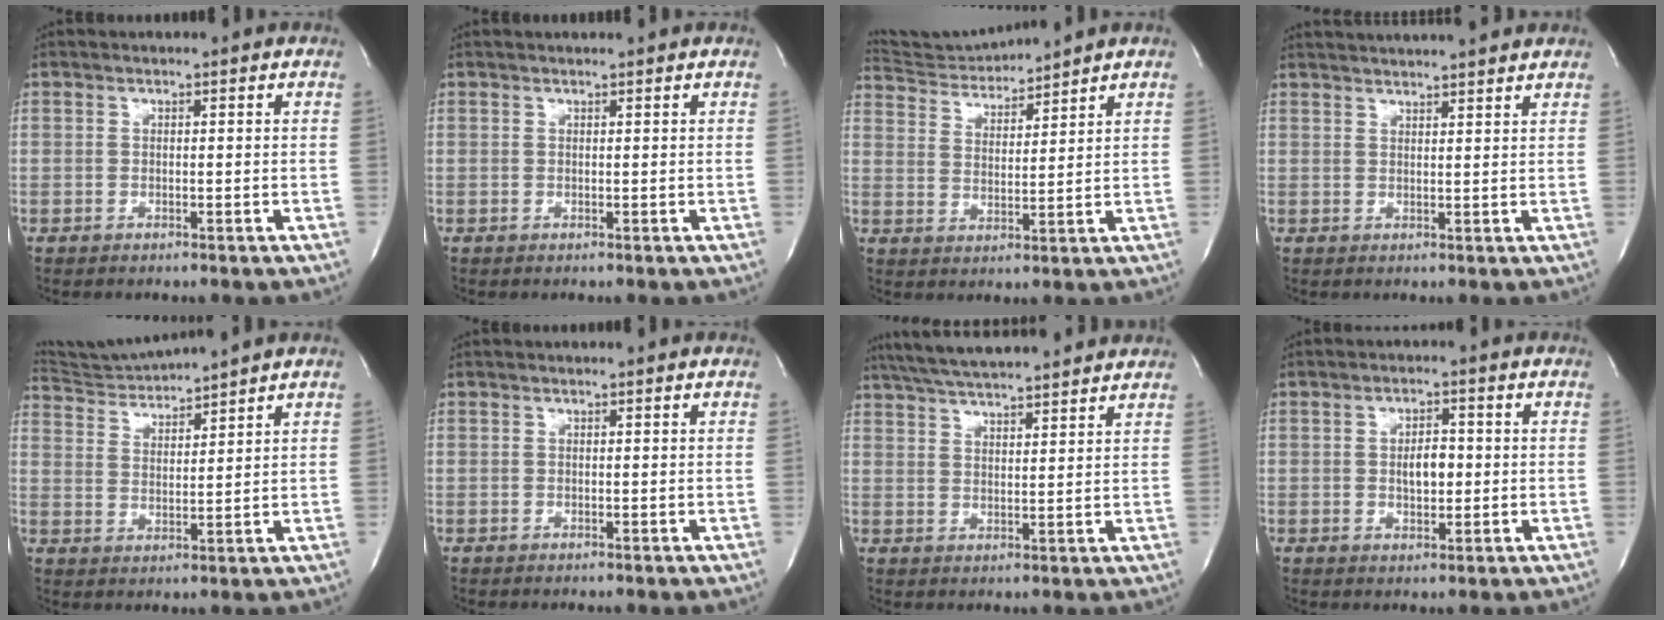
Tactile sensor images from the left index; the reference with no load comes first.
{"total": 1.1, "force": [1.1, -0.1, 0.4], "torque": [-0.004, 0.002, 0.014]}
{"total": 6.7, "force": [6.6, -1.1, -0.4], "torque": [-0.003, 0.002, 0.134]}
{"total": 11.2, "force": [10.4, 0.3, 4.1], "torque": [-0.069, 0.016, 0.134]}
{"total": 6.1, "force": [5.9, -1.8, 0.0], "torque": [-0.014, -0.006, 0.121]}
{"total": 0.0}
{"total": 14.6, "force": [13.0, 1.4, 6.5], "torque": [-0.117, 0.024, 0.194]}
{"total": 3.8, "force": [-0.4, 1.8, 3.3], "torque": [-0.051, -0.008, -0.005]}